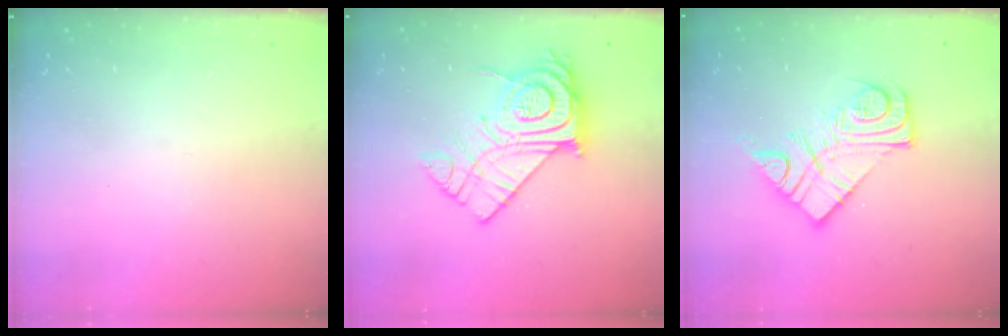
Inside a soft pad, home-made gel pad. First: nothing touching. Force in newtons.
{"total": 16.3, "press": 16.2, "slide": 1.2}
{"total": 14.0, "press": 13.9, "slide": 0.8}